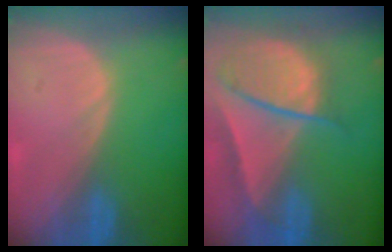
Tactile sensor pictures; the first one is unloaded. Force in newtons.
{"total": 9.8, "press": 8.2, "slide": 5.3}